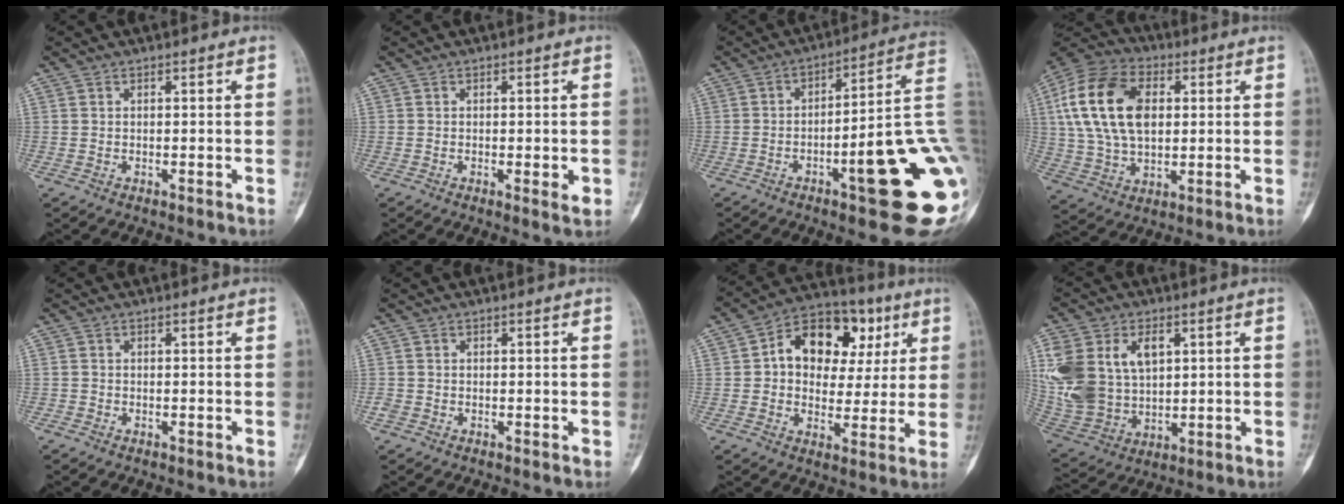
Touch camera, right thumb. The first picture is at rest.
{"total": 2.8, "force": [-0.6, 1.0, 2.5], "torque": [-0.030, -0.004, -0.008]}
{"total": 22.3, "force": [-6.0, 4.5, 21.0], "torque": [-0.217, 0.022, -0.074]}
{"total": 19.1, "force": [3.6, 11.9, 14.4], "torque": [-0.264, 0.008, 0.063]}
{"total": 0.0}
{"total": 1.2, "force": [-0.3, 1.1, 0.4], "torque": [-0.002, 0.004, -0.007]}
{"total": 16.4, "force": [4.5, 11.7, 10.7], "torque": [-0.108, 0.018, 0.064]}
{"total": 19.1, "force": [4.8, 13.3, 12.8], "torque": [-0.281, 0.001, 0.109]}